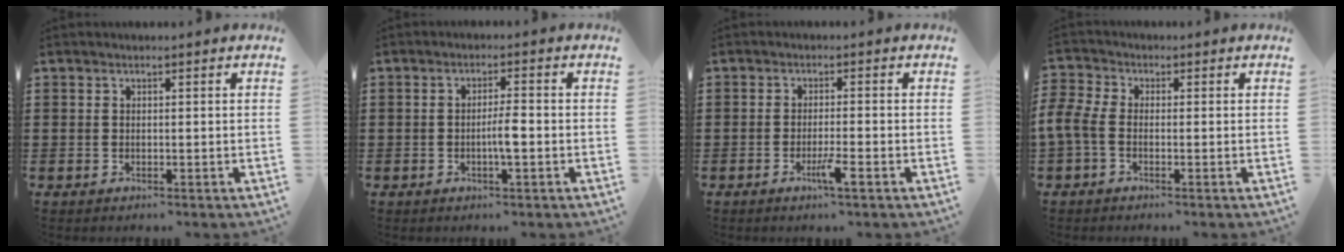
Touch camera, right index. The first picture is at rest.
{"total": 3.5, "force": [-0.9, 0.5, 3.3], "torque": [-0.066, -0.002, -0.018]}
{"total": 3.5, "force": [-1.9, 0.0, 3.0], "torque": [-0.054, -0.010, -0.034]}
{"total": 3.4, "force": [-1.3, 1.7, 2.7], "torque": [-0.077, -0.006, -0.031]}